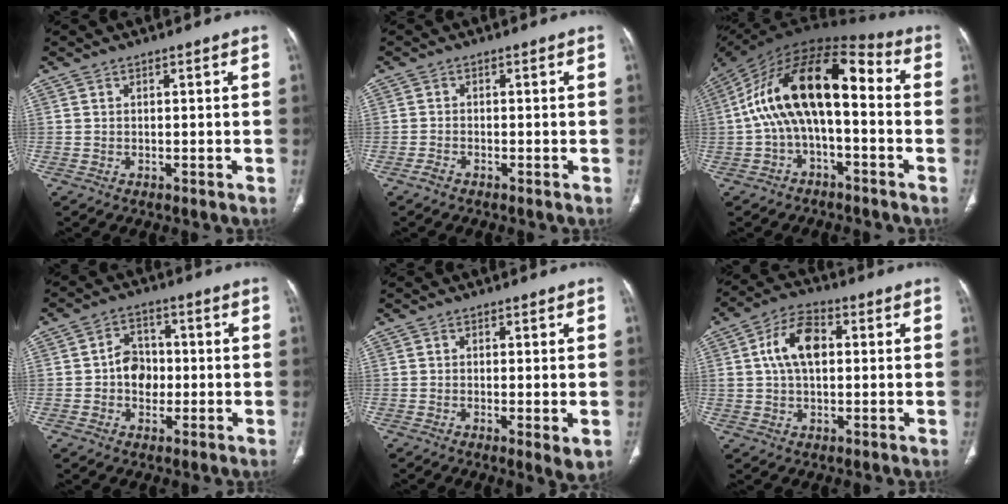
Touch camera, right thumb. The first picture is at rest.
{"total": 1.2, "force": [-1.0, 0.4, 0.6], "torque": [-0.020, 0.002, -0.021]}
{"total": 18.2, "force": [-0.6, 8.6, 16.0], "torque": [-0.275, 0.069, -0.018]}
{"total": 6.5, "force": [-0.6, 5.3, 3.7], "torque": [-0.028, 0.016, -0.016]}
{"total": 3.7, "force": [-0.7, 1.0, 3.5], "torque": [-0.058, -0.012, -0.013]}
{"total": 9.7, "force": [1.7, 5.8, 7.6], "torque": [-0.137, 0.017, 0.027]}